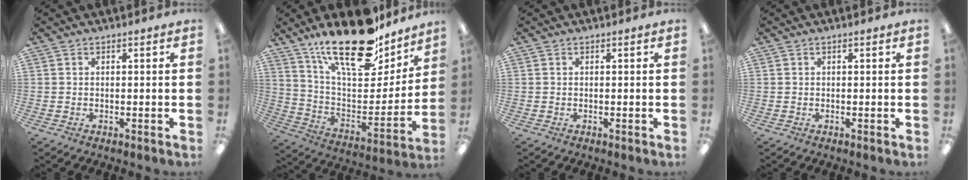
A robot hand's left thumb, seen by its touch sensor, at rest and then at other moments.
{"total": 24.1, "force": [18.0, 8.8, 13.4], "torque": [-0.214, -0.110, 0.310]}
{"total": 0.0}
{"total": 0.0}